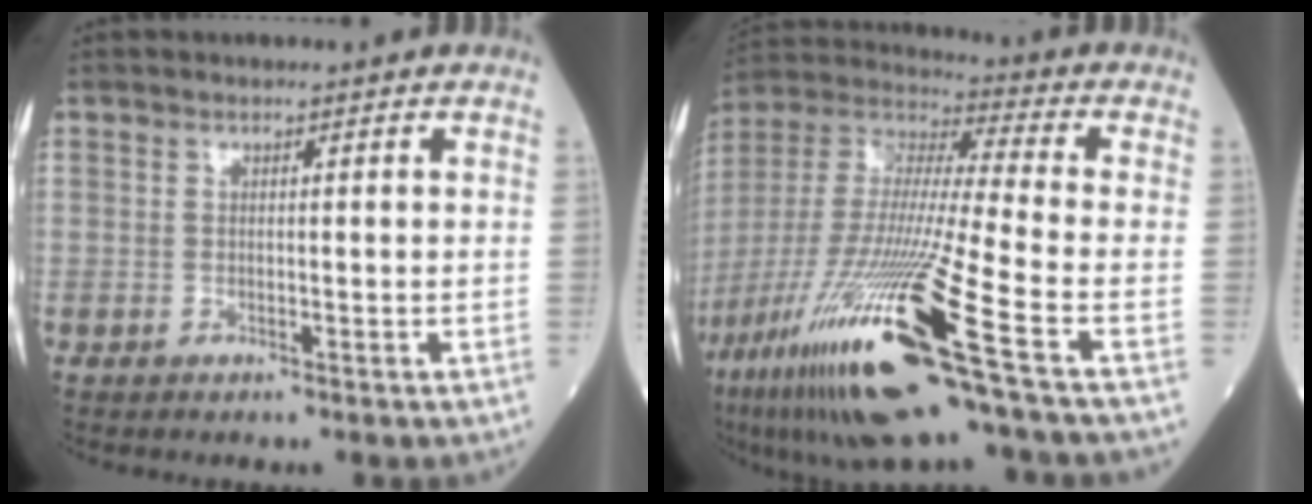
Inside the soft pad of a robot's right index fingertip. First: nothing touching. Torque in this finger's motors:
{"motor_torque": [1.80, -0.34, 1.05, 0.21]}